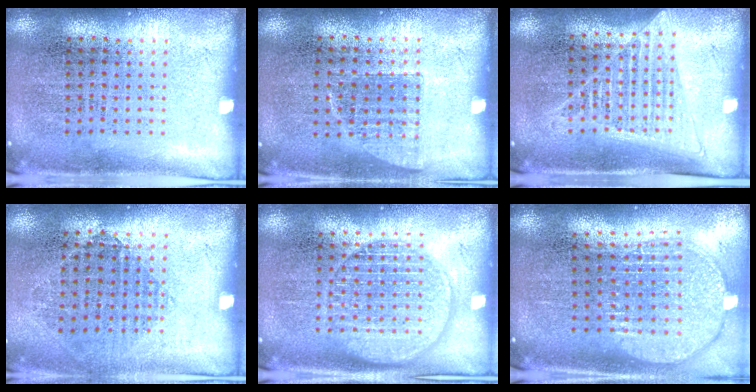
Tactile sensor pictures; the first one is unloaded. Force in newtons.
{"total": 0.7, "press": 0.6, "slide": 0.2}
{"total": 1.4, "press": 1.2, "slide": 0.6}
{"total": 0.9, "press": 0.8, "slide": 0.3}
{"total": 1.8, "press": 1.8, "slide": 0.2}
{"total": 2.0, "press": 1.6, "slide": 1.1}